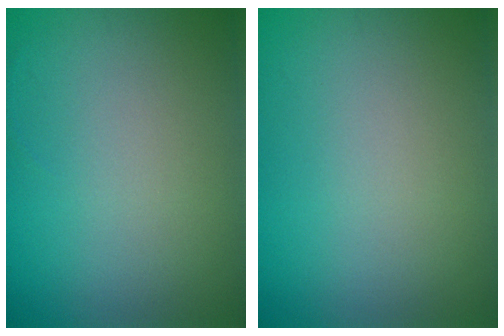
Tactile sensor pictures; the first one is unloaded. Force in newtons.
{"total": 0.0}